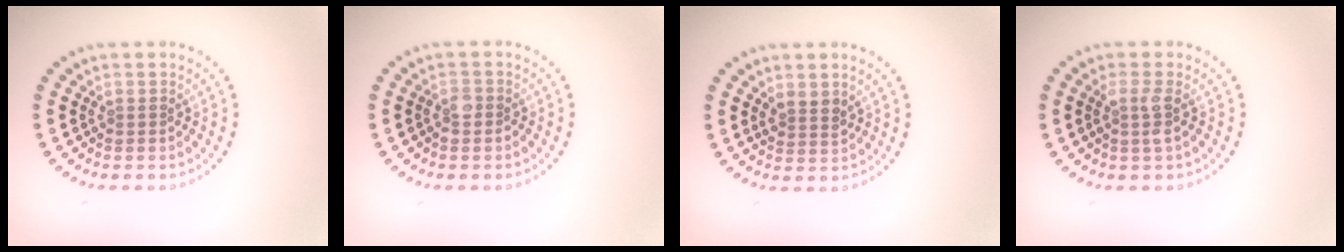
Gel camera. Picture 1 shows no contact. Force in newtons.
{"total": 1.0, "press": 0.9, "slide": 0.5}
{"total": 1.6, "press": 1.4, "slide": 0.7}
{"total": 1.6, "press": 1.3, "slide": 1.0}